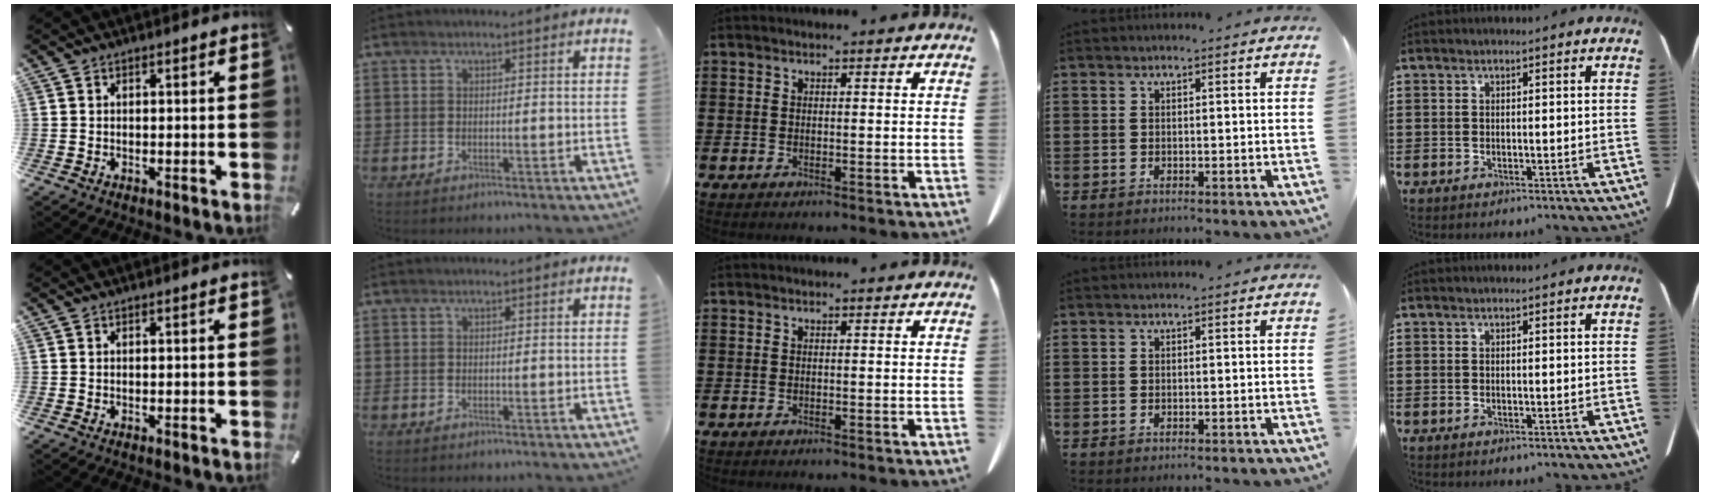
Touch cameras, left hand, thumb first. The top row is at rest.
{}